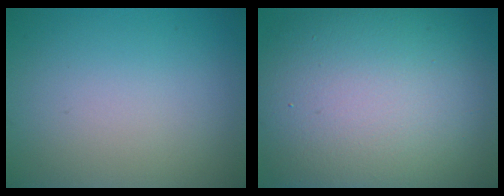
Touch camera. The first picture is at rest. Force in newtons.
{"total": 15.6, "press": 15.6, "slide": 0.9}